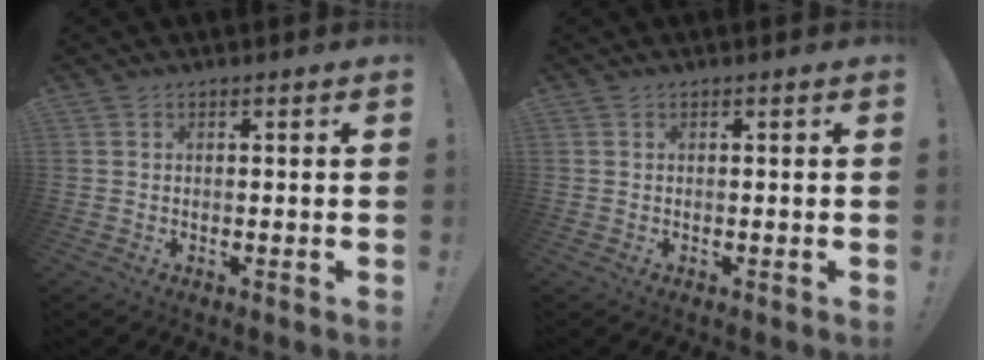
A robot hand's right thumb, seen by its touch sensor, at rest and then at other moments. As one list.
[{"total": 0.0}]